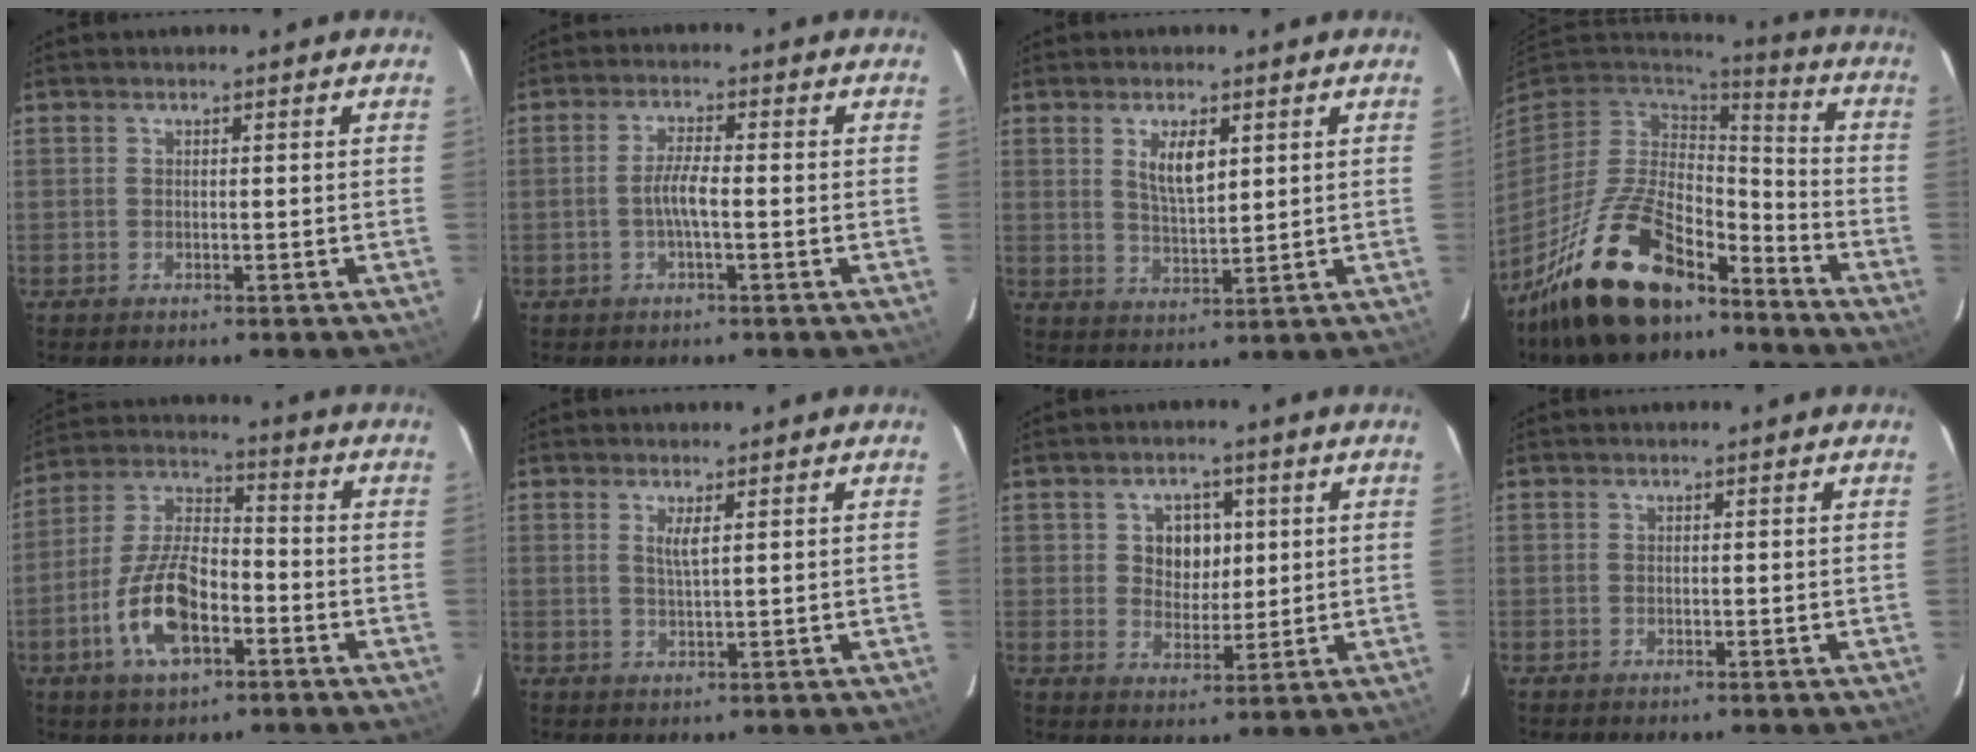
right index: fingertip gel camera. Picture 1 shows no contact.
{"total": 3.6, "force": [-1.0, 0.3, 3.4], "torque": [-0.068, 0.003, -0.019]}
{"total": 5.8, "force": [2.3, 2.3, 4.8], "torque": [-0.084, -0.003, 0.046]}
{"total": 21.5, "force": [-14.7, 9.2, 12.8], "torque": [-0.263, -0.014, -0.250]}
{"total": 13.4, "force": [-5.3, 6.1, 10.7], "torque": [-0.223, 0.007, -0.096]}
{"total": 2.3, "force": [1.0, 0.1, 2.1], "torque": [-0.036, -0.003, 0.017]}
{"total": 6.1, "force": [1.4, 5.0, 3.1], "torque": [-0.050, 0.010, 0.030]}
{"total": 0.0}